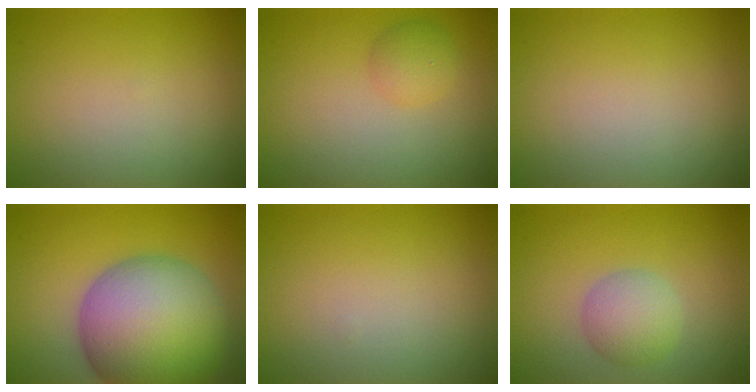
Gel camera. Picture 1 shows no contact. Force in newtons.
{"total": 1.8, "press": 1.8, "slide": 0.1}
{"total": 0.0}
{"total": 15.0, "press": 15.0, "slide": 0.7}
{"total": 0.0}
{"total": 3.1, "press": 3.1, "slide": 0.1}